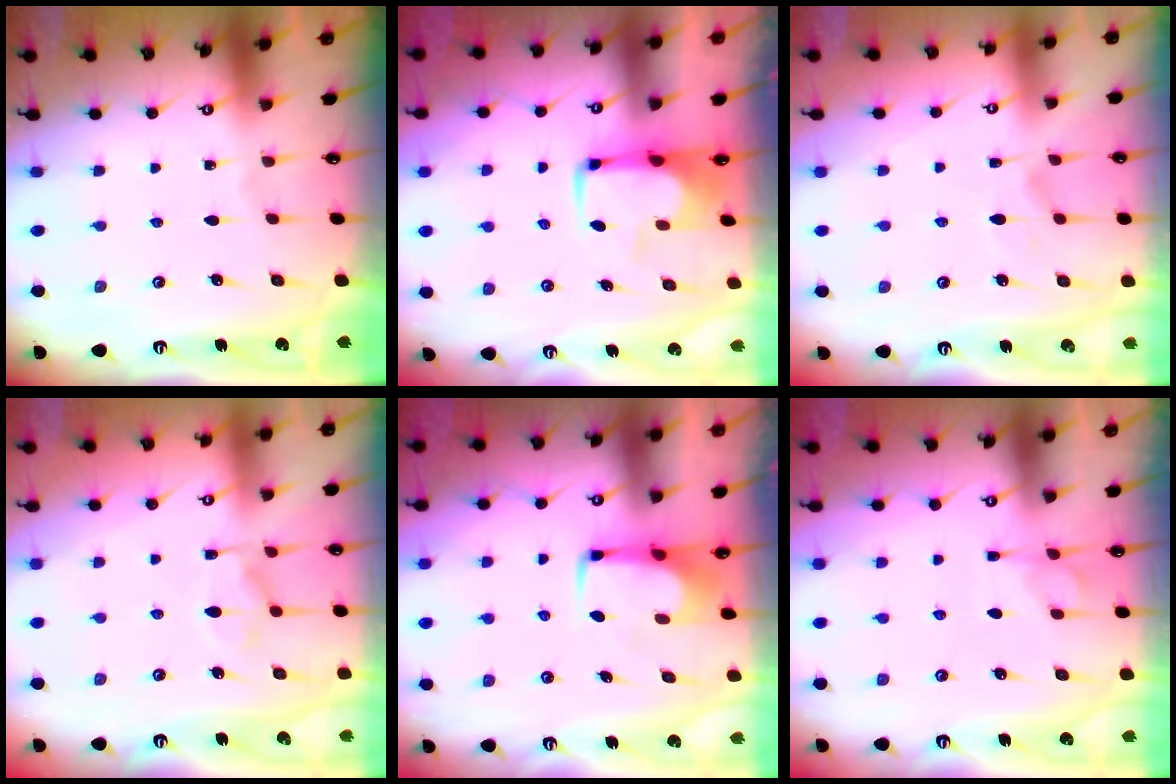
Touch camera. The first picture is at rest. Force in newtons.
{"total": 1.2, "press": 1.0, "slide": 0.5}
{"total": 1.4, "press": 0.7, "slide": 1.1}
{"total": 2.0, "press": 1.5, "slide": 1.3}
{"total": 1.6, "press": 1.4, "slide": 0.7}
{"total": 1.3, "press": 0.4, "slide": 1.2}